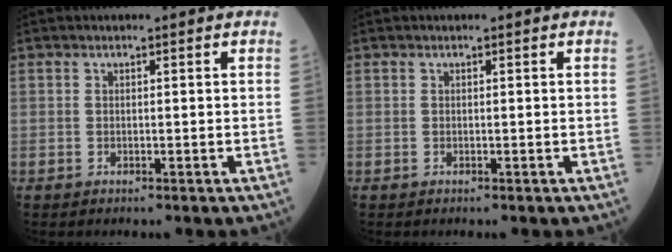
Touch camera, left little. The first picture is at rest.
{"total": 0.0}